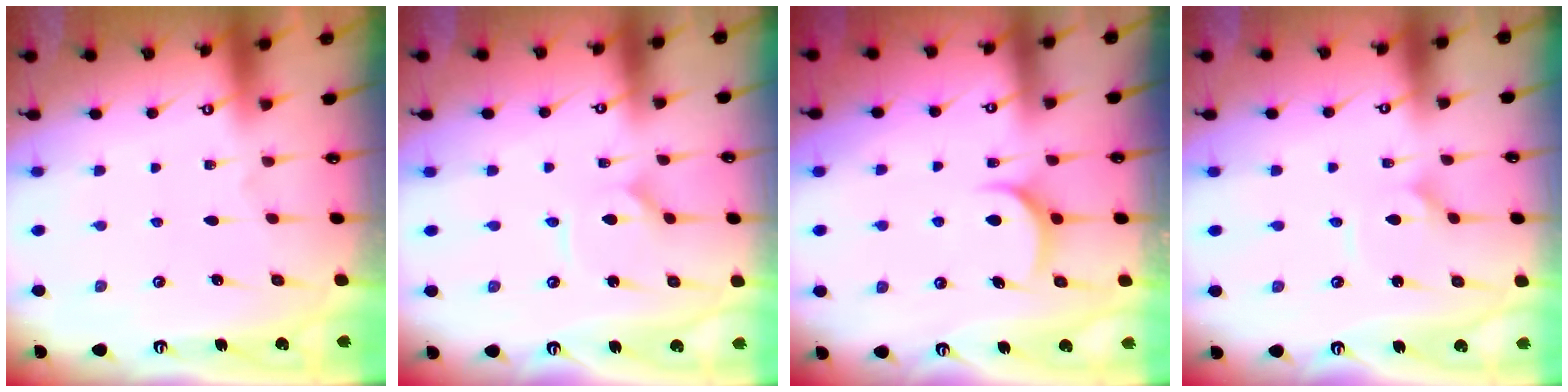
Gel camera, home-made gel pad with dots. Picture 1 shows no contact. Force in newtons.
{"total": 1.5, "press": 1.5, "slide": 0.1}
{"total": 7.6, "press": 7.5, "slide": 0.3}
{"total": 2.2, "press": 2.2, "slide": 0.1}